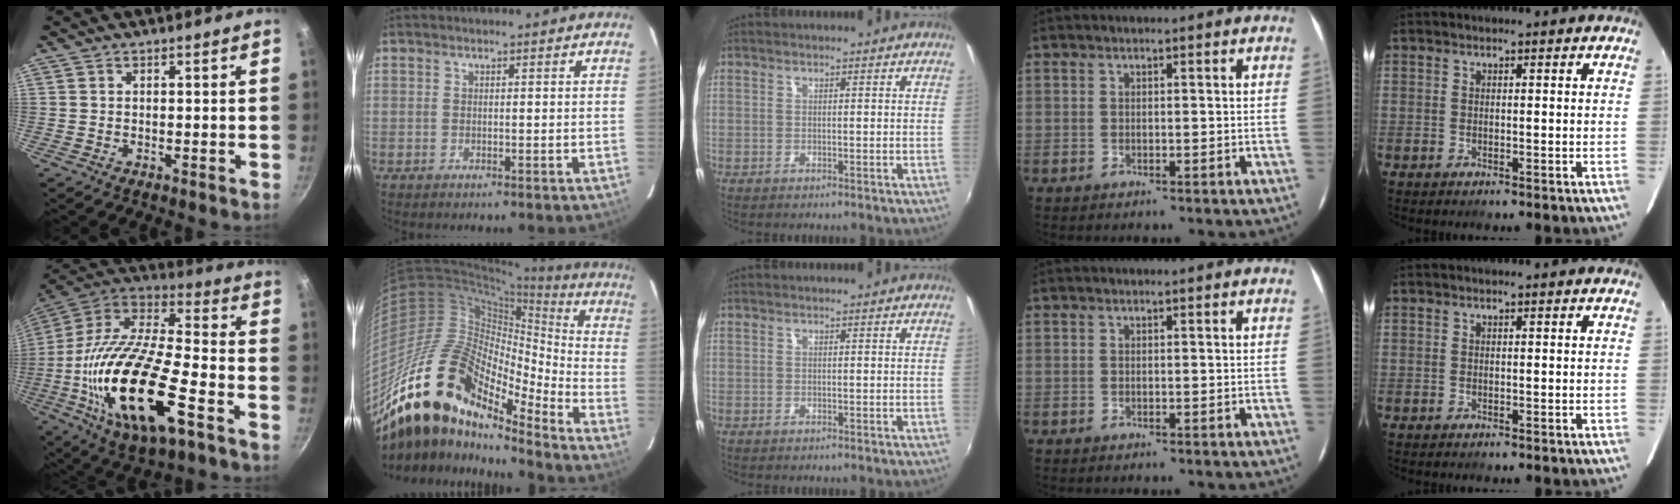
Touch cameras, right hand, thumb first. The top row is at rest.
{"thumb": {"total": 28.7, "force": [-9.7, 11.1, 24.6], "torque": [-0.456, 0.021, -0.185]}, "index": {"total": 23.5, "force": [-16.7, 9.8, 13.4], "torque": [-0.224, -0.025, -0.313]}}